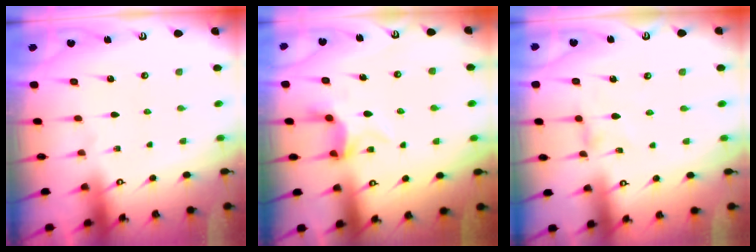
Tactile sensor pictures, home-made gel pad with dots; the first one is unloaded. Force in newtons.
{"total": 5.8, "press": 5.5, "slide": 1.8}
{"total": 0.0}